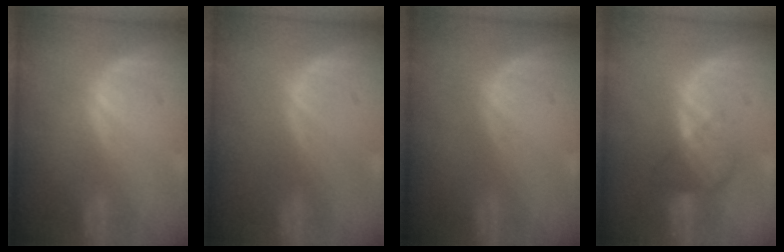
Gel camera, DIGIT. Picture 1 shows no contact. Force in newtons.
{"total": 0.0}
{"total": 0.0}
{"total": 4.5, "press": 3.9, "slide": 2.3}